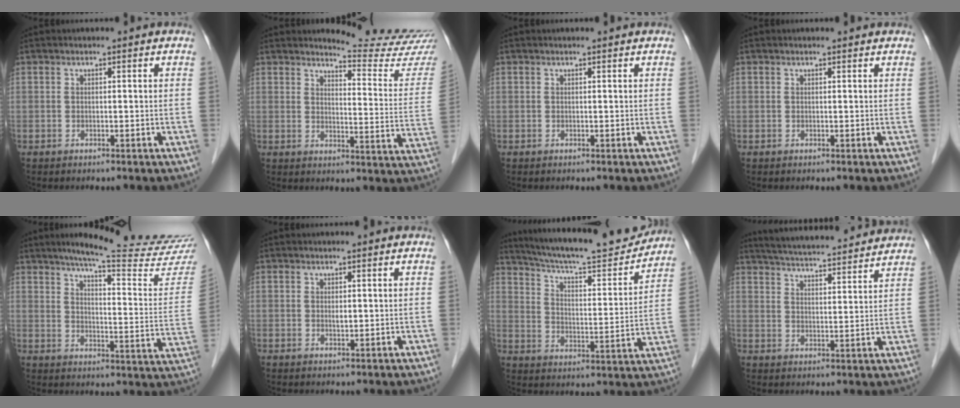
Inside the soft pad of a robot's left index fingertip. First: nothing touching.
{"total": 13.3, "force": [13.1, -0.9, 2.0], "torque": [-0.020, -0.106, 0.142]}
{"total": 0.8, "force": [0.8, 0.0, 0.2], "torque": [-0.008, 0.004, 0.012]}
{"total": 1.5, "force": [1.5, 0.2, 0.3], "torque": [-0.013, 0.009, 0.016]}
{"total": 22.0, "force": [19.8, -0.3, 9.6], "torque": [-0.133, -0.082, 0.246]}
{"total": 0.8, "force": [0.3, 0.3, 0.6], "torque": [-0.013, -0.003, 0.006]}
{"total": 19.6, "force": [18.1, 2.1, 7.2], "torque": [-0.122, -0.010, 0.264]}
{"total": 19.1, "force": [17.7, 2.0, 6.8], "torque": [-0.114, 0.027, 0.248]}